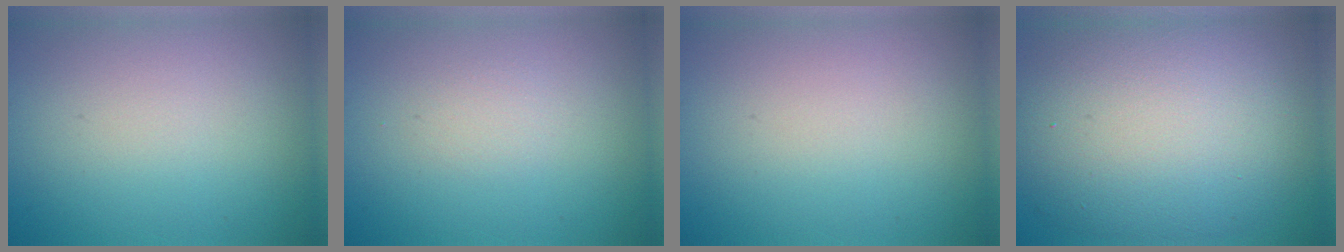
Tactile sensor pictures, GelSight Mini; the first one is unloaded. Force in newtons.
{"total": 0.8, "press": 0.8, "slide": 0.1}
{"total": 0.0}
{"total": 11.5, "press": 11.5, "slide": 0.6}